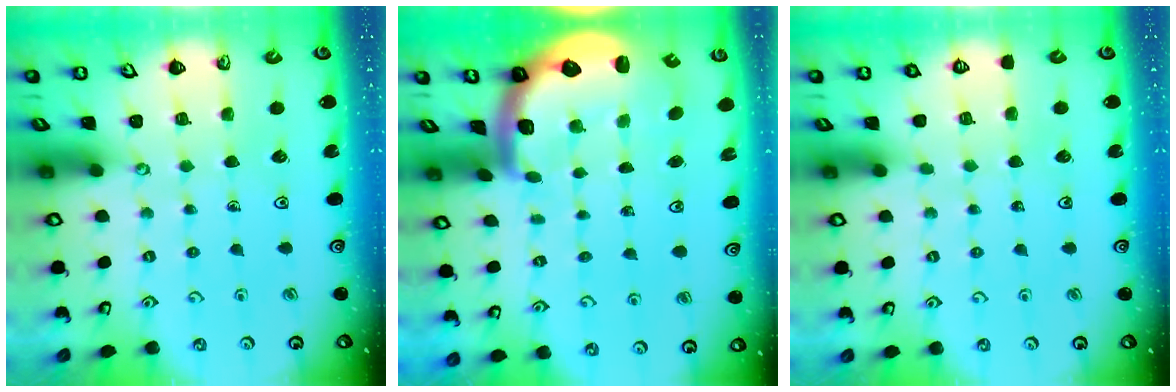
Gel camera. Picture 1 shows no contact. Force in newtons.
{"total": 2.9, "press": 2.6, "slide": 1.4}
{"total": 0.0}